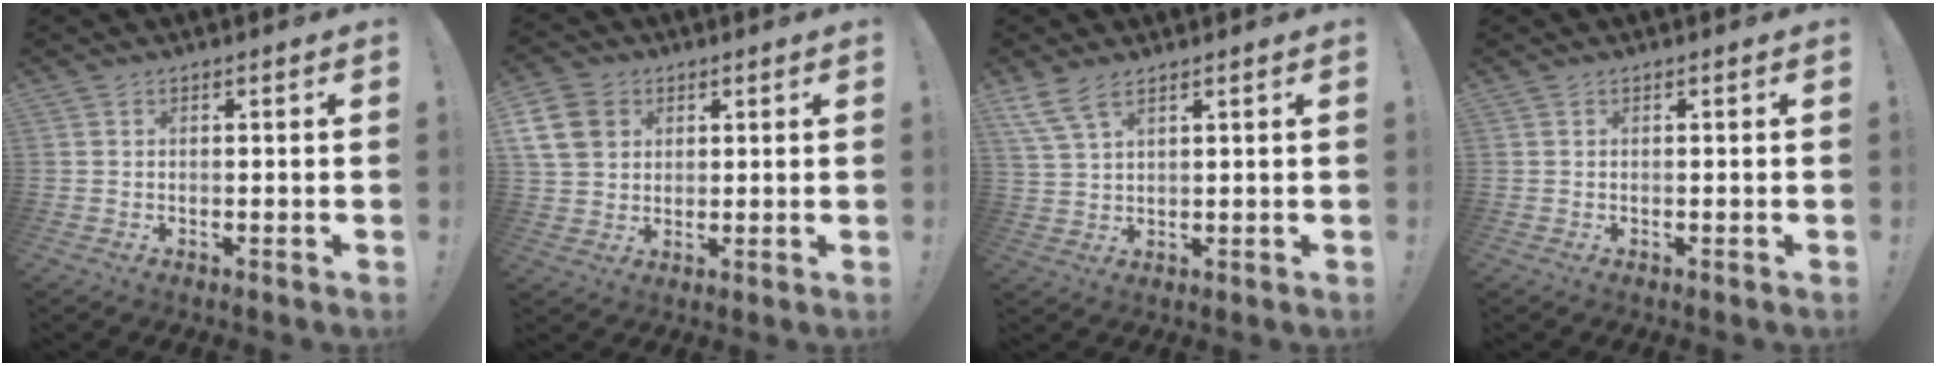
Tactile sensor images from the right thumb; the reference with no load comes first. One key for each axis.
{"total": 11.6, "fx": 3.9, "fy": 9.4, "fz": 5.5, "tx": -0.106, "ty": -0.014, "tz": 0.080}
{"total": 6.6, "fx": 4.8, "fy": 2.3, "fz": 4.0, "tx": -0.077, "ty": -0.015, "tz": 0.092}
{"total": 0.0}